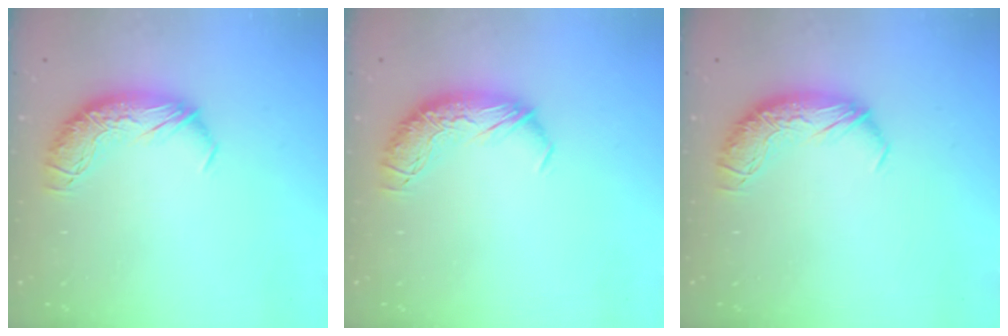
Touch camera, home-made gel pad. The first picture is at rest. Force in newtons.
{"total": 0.0}
{"total": 0.0}